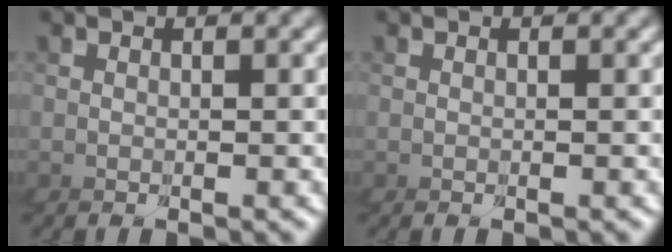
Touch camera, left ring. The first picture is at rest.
{"total": 0.0}